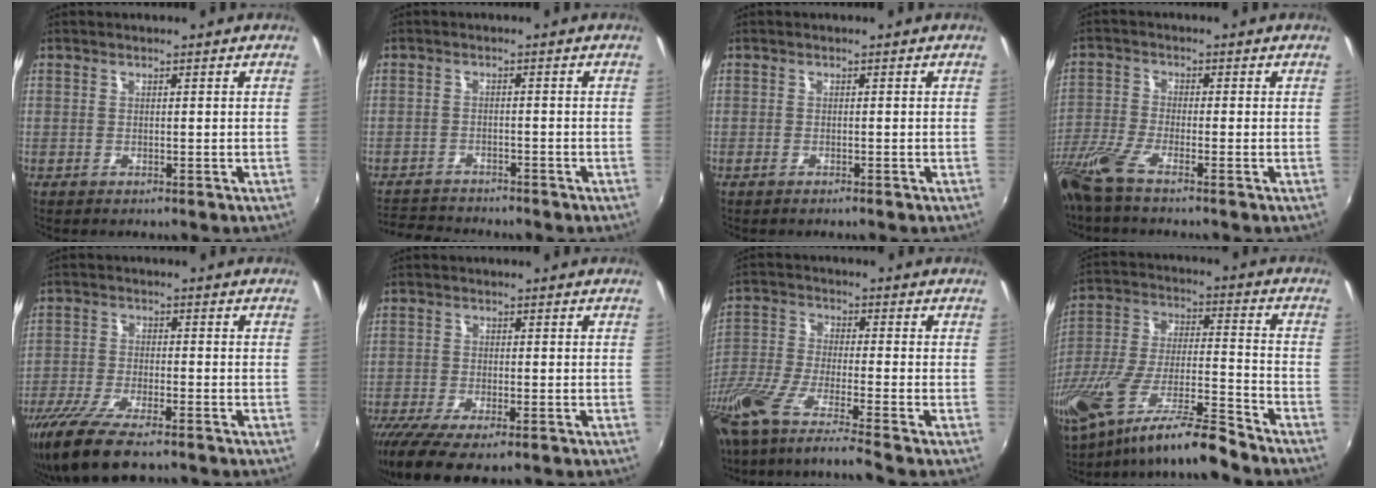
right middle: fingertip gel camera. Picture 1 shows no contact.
{"total": 6.7, "force": [-6.4, 1.4, 1.4], "torque": [-0.051, -0.005, -0.107]}
{"total": 0.7, "force": [-0.6, 0.0, 0.4], "torque": [-0.008, -0.002, -0.013]}
{"total": 7.1, "force": [-5.4, 0.1, 4.6], "torque": [-0.111, -0.024, -0.111]}
{"total": 10.9, "force": [-8.0, 2.8, 6.9], "torque": [-0.161, -0.036, -0.152]}
{"total": 9.8, "force": [-6.7, 2.8, 6.6], "torque": [-0.154, -0.044, -0.118]}
{"total": 14.0, "force": [-11.4, -1.1, 8.0], "torque": [-0.151, -0.052, -0.208]}
{"total": 16.2, "force": [-12.6, 1.3, 10.2], "torque": [-0.202, -0.023, -0.231]}